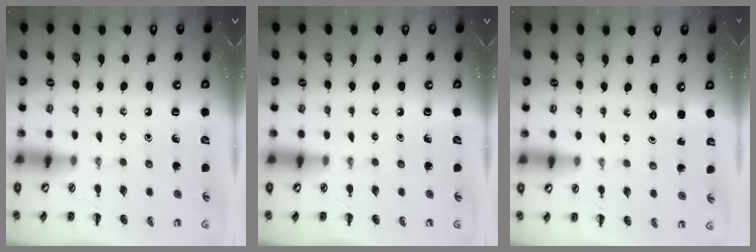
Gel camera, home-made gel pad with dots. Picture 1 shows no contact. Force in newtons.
{"total": 0.0}
{"total": 2.4, "press": 2.3, "slide": 0.7}